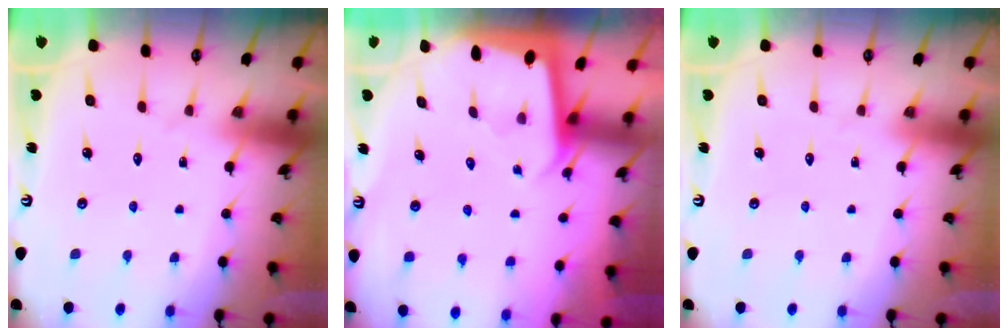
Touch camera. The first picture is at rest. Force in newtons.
{"total": 1.9, "press": 1.9, "slide": 0.1}
{"total": 0.0}